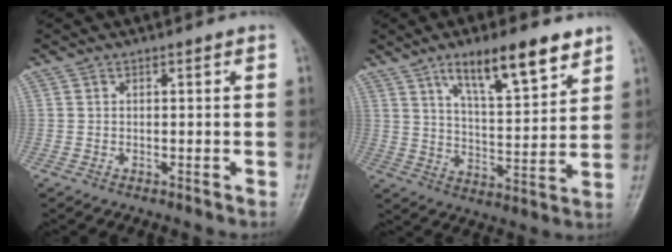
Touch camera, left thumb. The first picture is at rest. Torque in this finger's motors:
{"motor_torque": [0.58, 0.36, 1.19, -1.08, 0.15]}